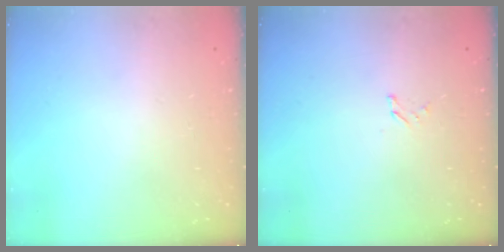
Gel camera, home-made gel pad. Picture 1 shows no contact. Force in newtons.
{"total": 1.3, "press": 1.2, "slide": 0.1}